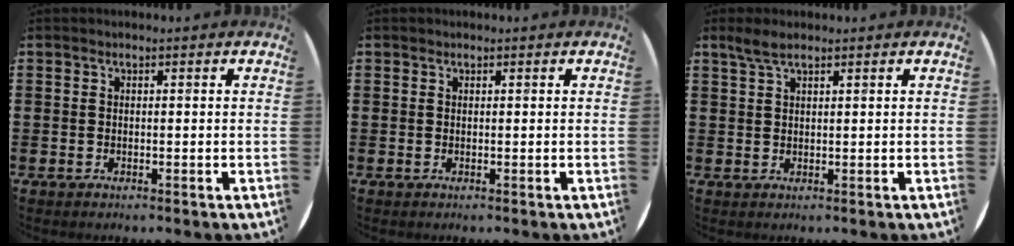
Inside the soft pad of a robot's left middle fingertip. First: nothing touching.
{"total": 0.0}
{"total": 2.4, "force": [1.9, 0.6, 1.4], "torque": [-0.030, 0.005, 0.033]}